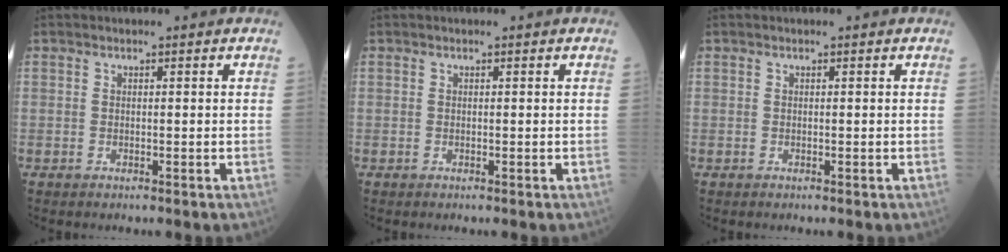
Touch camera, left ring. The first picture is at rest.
{"total": 0.0}
{"total": 0.0}